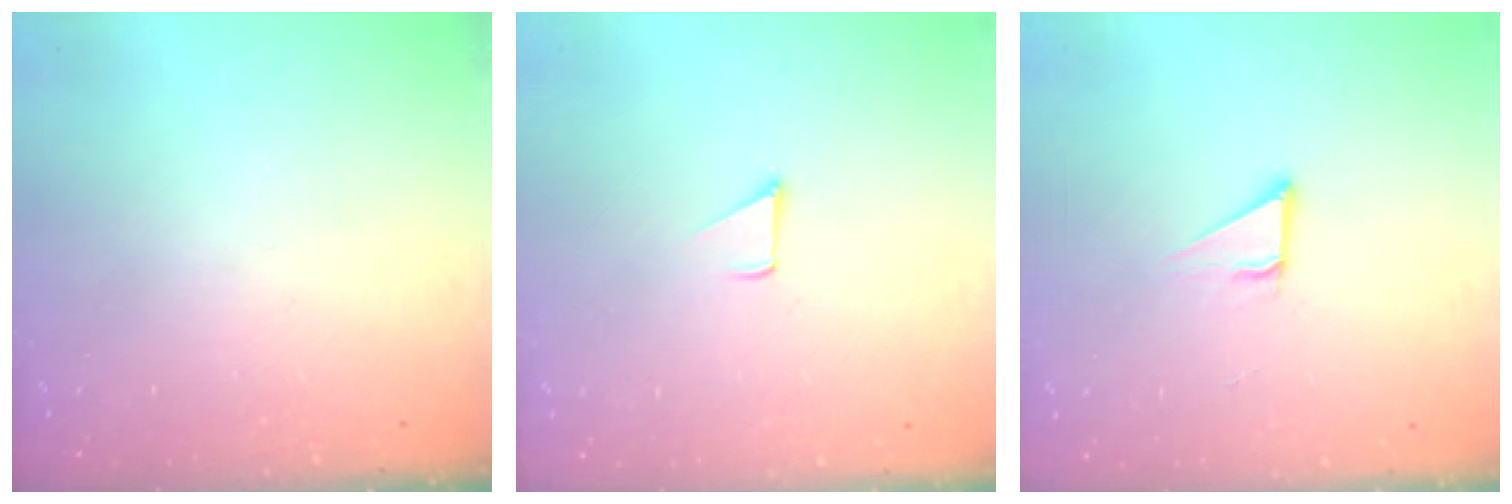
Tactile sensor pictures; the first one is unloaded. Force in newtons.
{"total": 1.7, "press": 1.7, "slide": 0.1}
{"total": 2.8, "press": 2.8, "slide": 0.2}